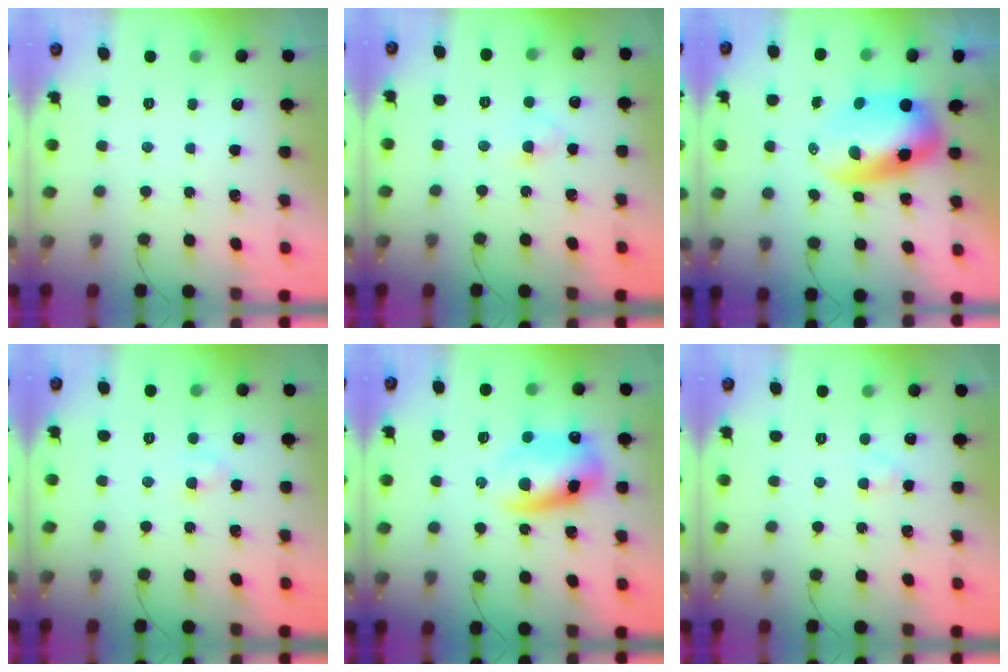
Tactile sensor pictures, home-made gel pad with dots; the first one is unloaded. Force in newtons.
{"total": 2.5, "press": 2.2, "slide": 1.1}
{"total": 8.5, "press": 8.2, "slide": 2.1}
{"total": 2.9, "press": 2.7, "slide": 1.1}
{"total": 12.7, "press": 12.4, "slide": 2.8}
{"total": 2.2, "press": 2.0, "slide": 0.9}